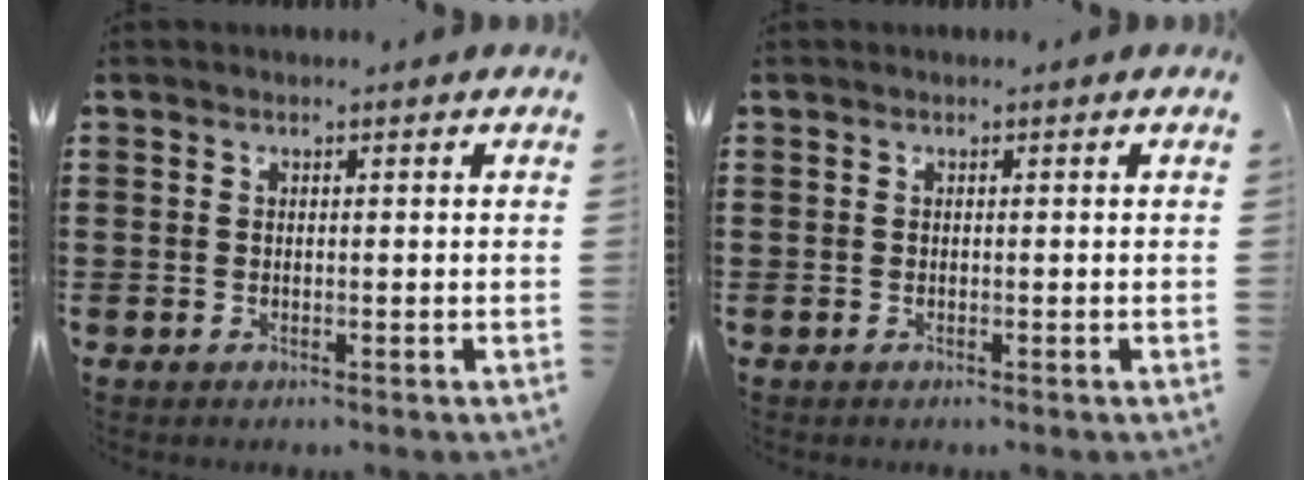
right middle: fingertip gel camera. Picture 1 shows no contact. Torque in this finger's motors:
{"motor_torque": [-0.73, -0.45, 0.04, 0.01]}